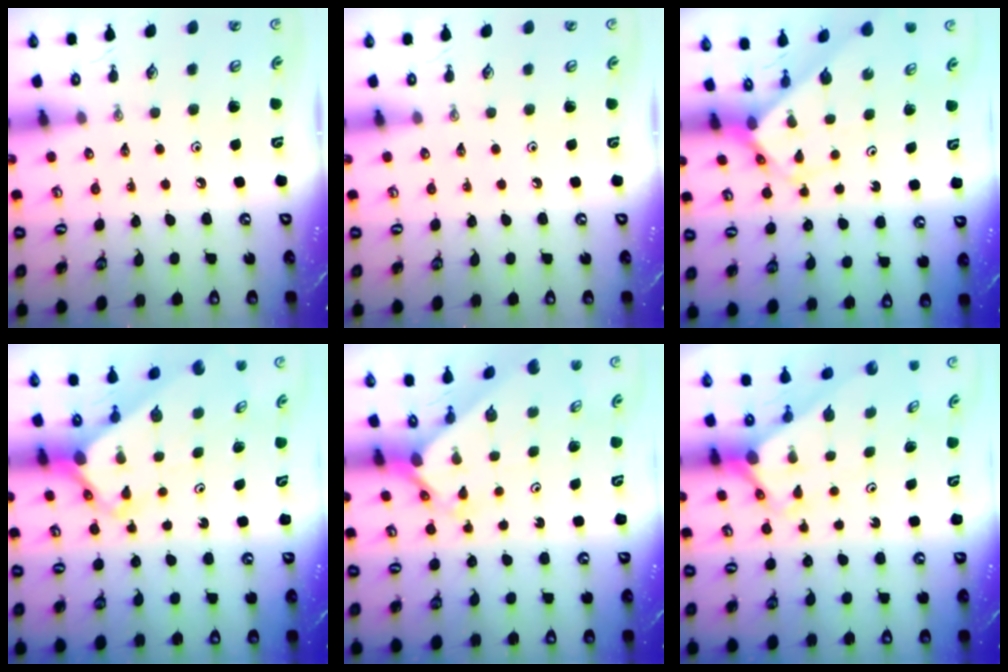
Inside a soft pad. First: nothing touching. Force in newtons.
{"total": 0.0}
{"total": 2.8, "press": 2.8, "slide": 0.1}
{"total": 3.3, "press": 3.3, "slide": 0.2}
{"total": 2.4, "press": 2.3, "slide": 0.2}
{"total": 2.7, "press": 2.7, "slide": 0.0}